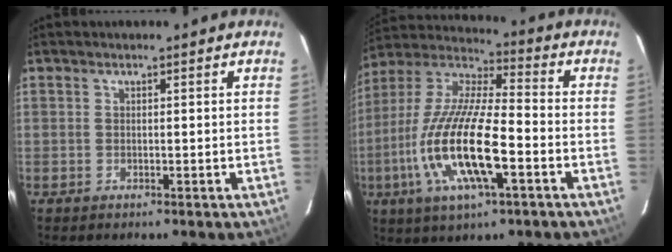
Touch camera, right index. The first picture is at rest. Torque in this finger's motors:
{"motor_torque": [1.59, -0.55, 1.05, 0.21]}